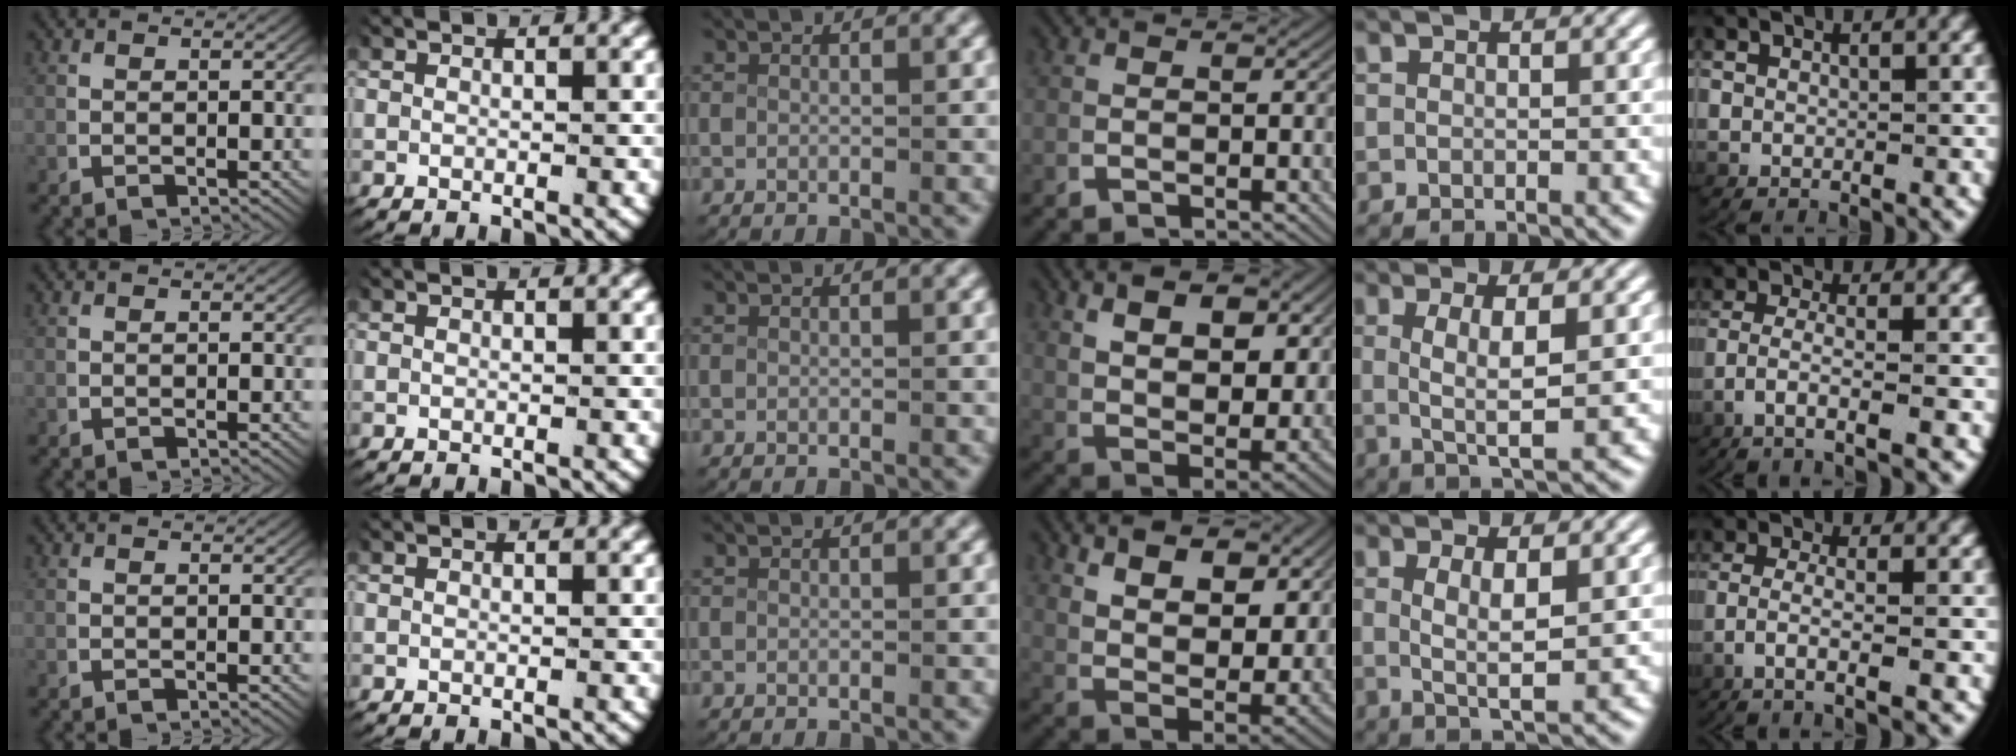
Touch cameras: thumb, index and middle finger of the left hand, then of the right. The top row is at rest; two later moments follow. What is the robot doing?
{"motion": "lift_and_place", "object": "towel"}